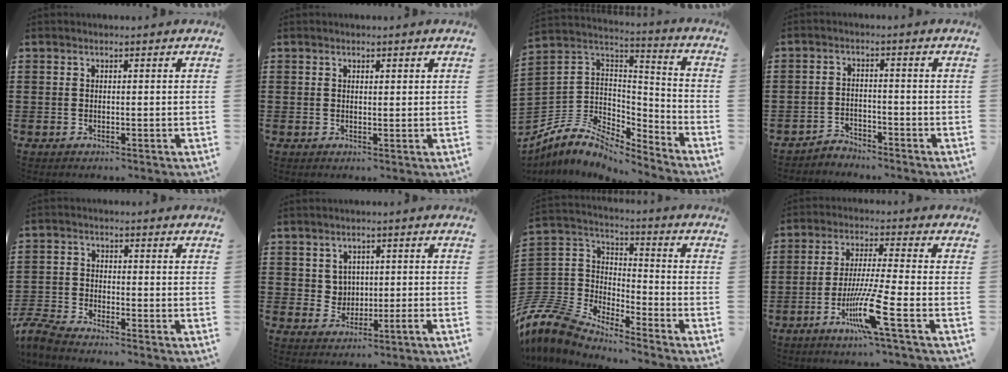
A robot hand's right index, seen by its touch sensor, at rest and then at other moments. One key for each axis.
{"total": 0.7, "fx": 0.4, "fy": 0.3, "fz": 0.4, "tx": -0.009, "ty": 0.003, "tz": 0.008}
{"total": 6.8, "fx": -4.6, "fy": 4.1, "fz": 2.8, "tx": -0.088, "ty": -0.005, "tz": -0.096}
{"total": 2.5, "fx": -2.5, "fy": 0.6, "fz": -0.2, "tx": -0.007, "ty": 0.003, "tz": -0.054}
{"total": 3.9, "fx": -3.9, "fy": 0.1, "fz": 0.8, "tx": -0.037, "ty": -0.009, "tz": -0.085}
{"total": 2.1, "fx": 0.4, "fy": 1.8, "fz": 1.1, "tx": -0.028, "ty": 0.003, "tz": 0.007}
{"total": 8.1, "fx": -7.6, "fy": 2.5, "fz": 1.7, "tx": -0.092, "ty": -0.014, "tz": -0.167}
{"total": 9.5, "fx": -4.5, "fy": -0.2, "fz": 8.4, "tx": -0.171, "ty": -0.016, "tz": -0.088}